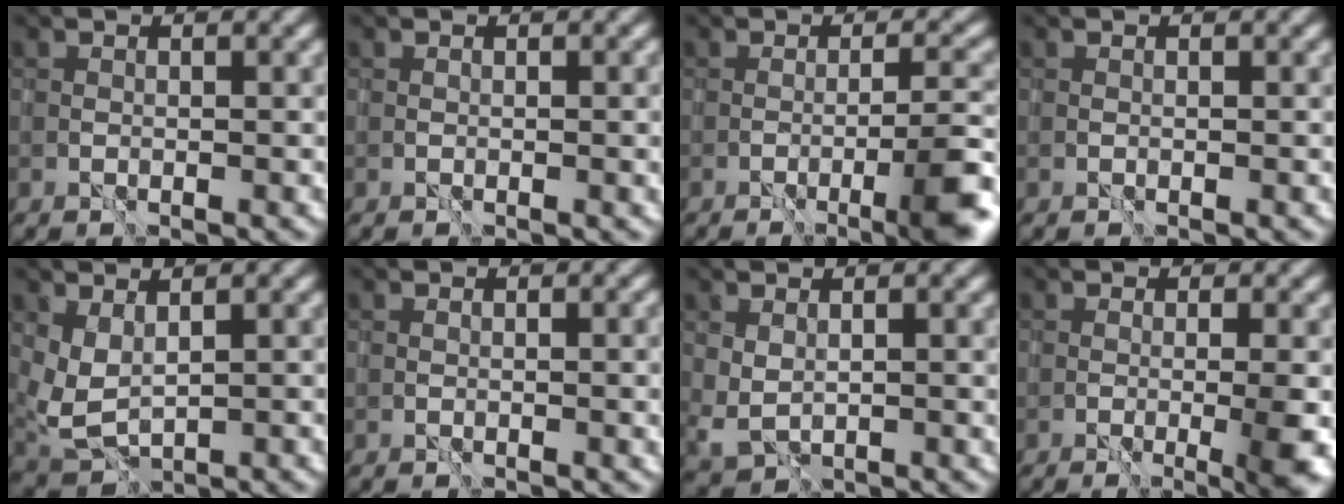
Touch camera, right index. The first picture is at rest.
{"total": 1.4, "force": [0.1, 0.4, 1.3], "torque": [-0.017, -0.005, 0.007]}
{"total": 5.5, "force": [-2.4, 0.8, 4.9], "torque": [-0.061, 0.007, -0.038]}
{"total": 0.0}
{"total": 3.0, "force": [1.3, 1.6, 2.2], "torque": [-0.057, -0.003, 0.031]}
{"total": 2.1, "force": [0.2, 0.6, 2.0], "torque": [-0.027, -0.005, 0.010]}
{"total": 2.0, "force": [1.1, 1.1, 1.3], "torque": [-0.032, -0.004, 0.027]}
{"total": 4.5, "force": [-0.7, 0.9, 4.3], "torque": [-0.057, -0.012, -0.005]}